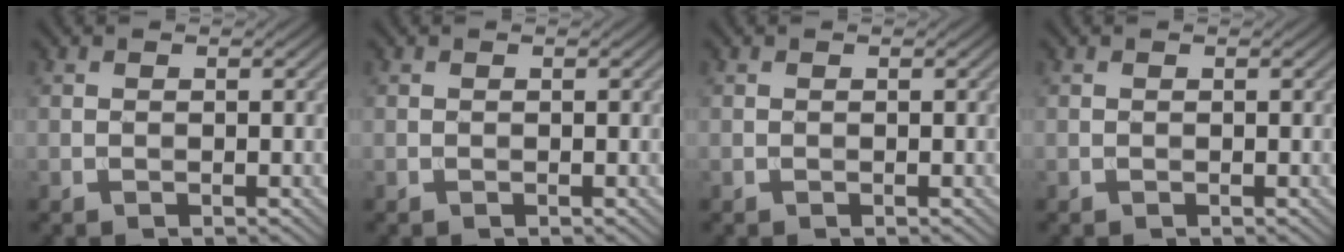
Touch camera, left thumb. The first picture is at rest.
{"total": 0.0}
{"total": 0.0}
{"total": 0.0}